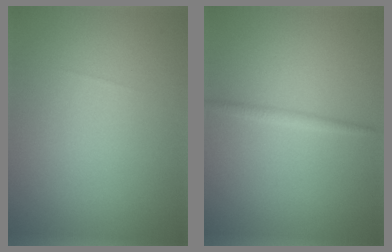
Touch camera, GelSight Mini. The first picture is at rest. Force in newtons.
{"total": 1.0, "press": 1.0, "slide": 0.0}